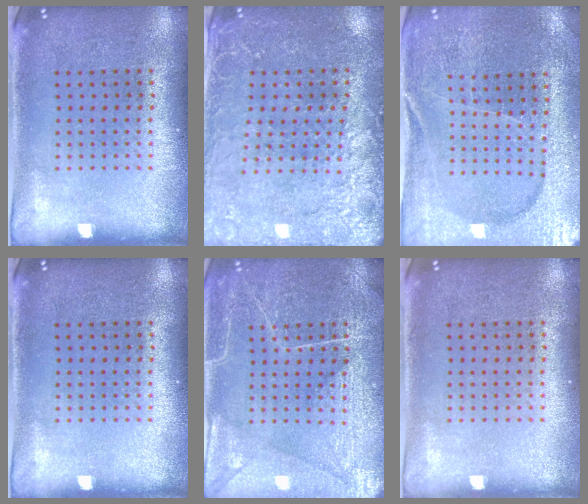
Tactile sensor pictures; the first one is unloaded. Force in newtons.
{"total": 2.7, "press": 2.7, "slide": 0.5}
{"total": 3.0, "press": 3.0, "slide": 0.3}
{"total": 0.0}
{"total": 5.7, "press": 5.6, "slide": 0.7}
{"total": 0.0}